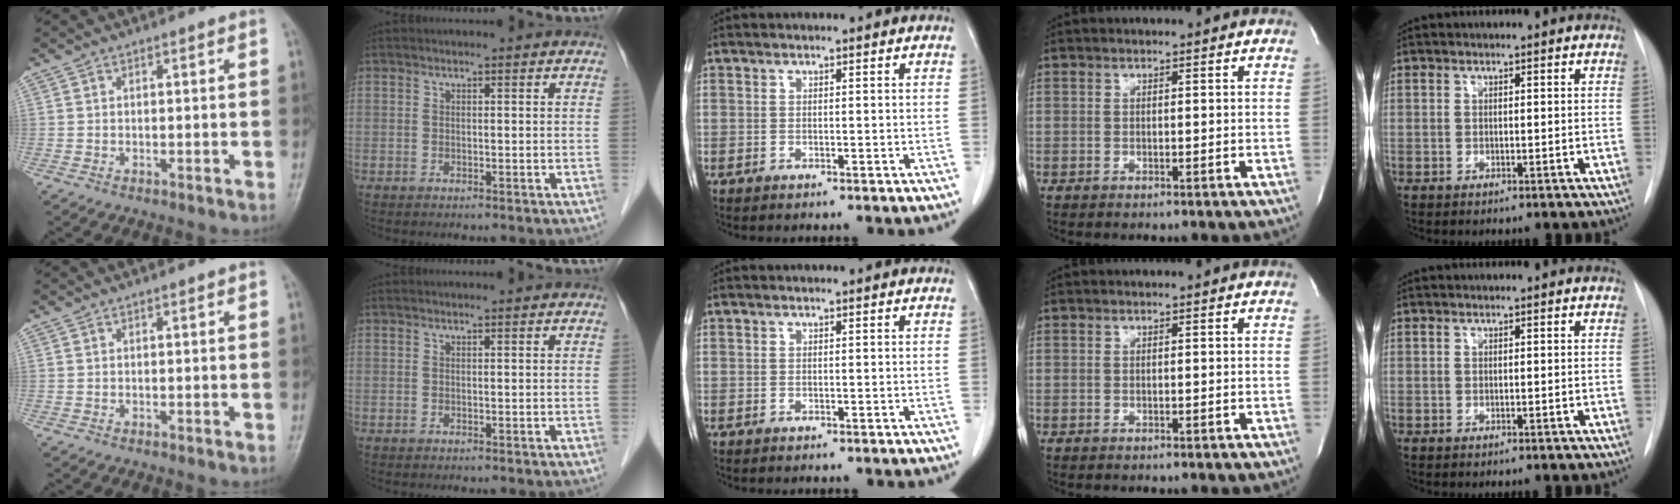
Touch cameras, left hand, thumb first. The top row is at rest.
{}